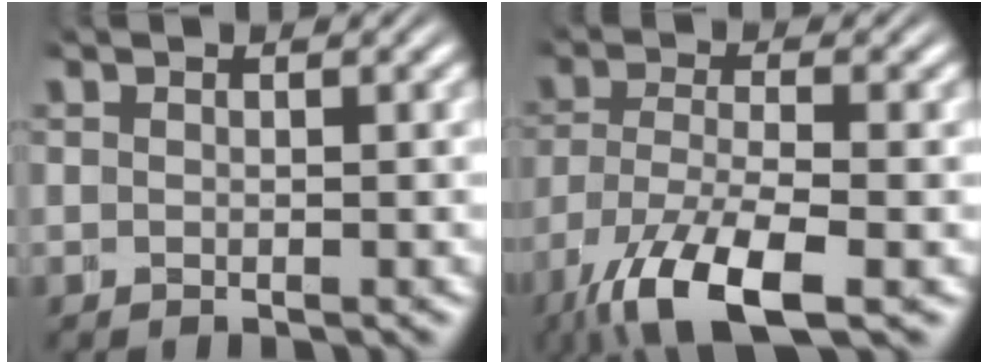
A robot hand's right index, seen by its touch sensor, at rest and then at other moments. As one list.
[{"total": 7.4, "force": [-3.2, 3.5, 5.6], "torque": [-0.131, -0.054, -0.023]}]